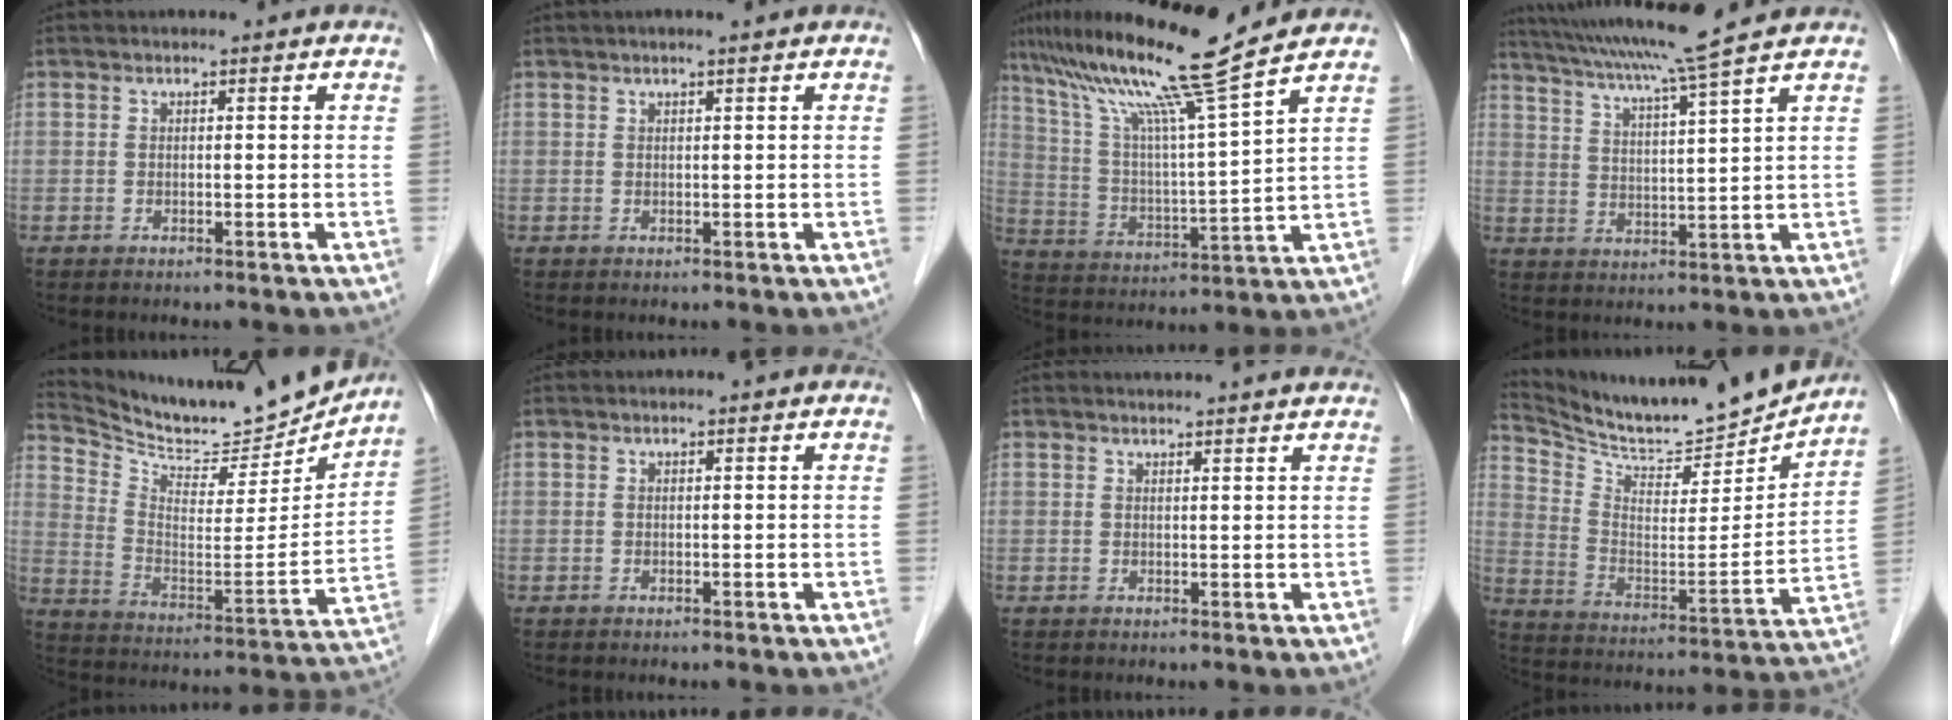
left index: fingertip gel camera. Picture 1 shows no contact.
{"total": 1.8, "force": [1.3, -0.2, 1.1], "torque": [-0.016, 0.012, 0.025]}
{"total": 16.6, "force": [12.4, -2.4, 10.9], "torque": [-0.191, 0.004, 0.216]}
{"total": 11.7, "force": [9.6, -2.3, 6.2], "torque": [-0.112, 0.000, 0.155]}
{"total": 16.8, "force": [16.5, 2.0, 2.9], "torque": [-0.074, -0.047, 0.261]}
{"total": 0.0}
{"total": 5.3, "force": [5.1, -0.3, 1.4], "torque": [-0.019, 0.019, 0.052]}
{"total": 16.8, "force": [16.5, 0.4, 3.1], "torque": [-0.077, -0.055, 0.266]}